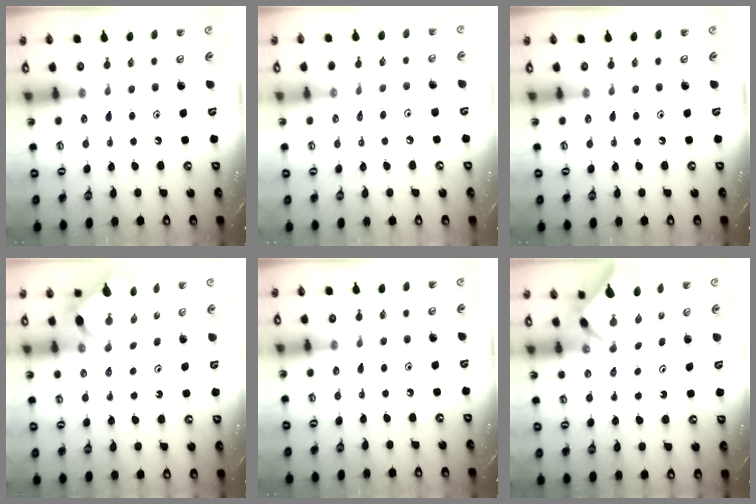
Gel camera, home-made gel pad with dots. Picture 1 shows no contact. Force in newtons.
{"total": 1.7, "press": 1.7, "slide": 0.3}
{"total": 0.0}
{"total": 3.6, "press": 3.5, "slide": 0.4}
{"total": 0.0}
{"total": 2.4, "press": 2.4, "slide": 0.3}